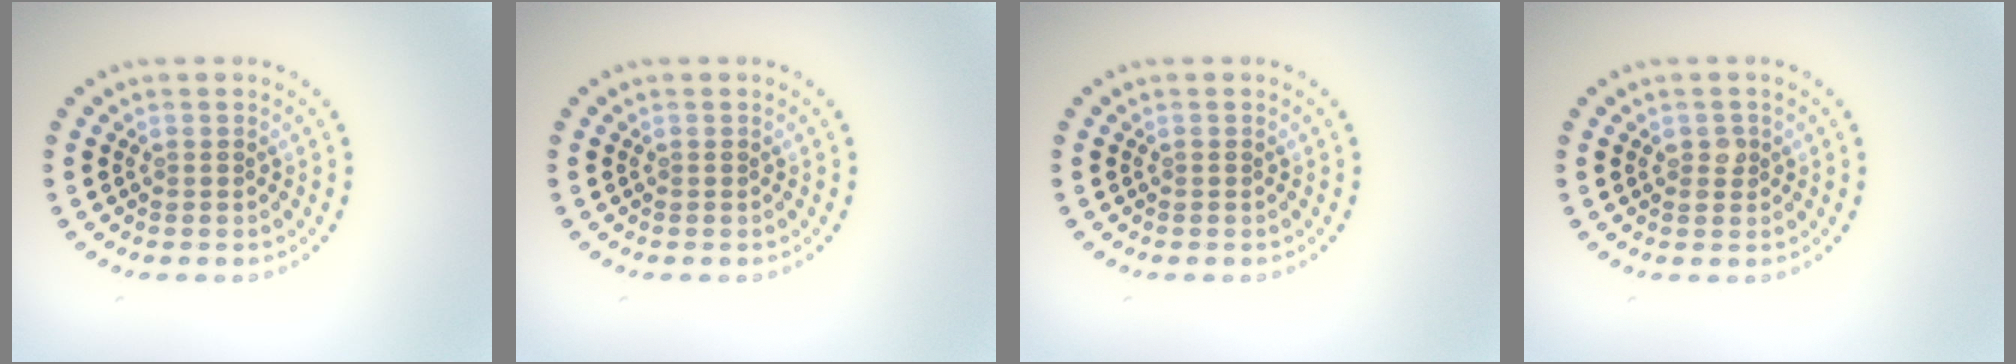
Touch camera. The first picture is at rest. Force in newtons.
{"total": 0.0}
{"total": 0.0}
{"total": 1.1, "press": 1.1, "slide": 0.1}